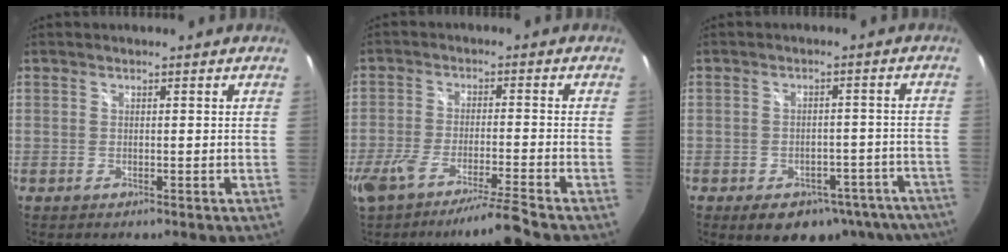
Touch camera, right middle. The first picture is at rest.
{"total": 9.5, "force": [-7.9, -1.2, 5.2], "torque": [-0.109, -0.024, -0.138]}
{"total": 16.0, "force": [-11.3, 8.6, 7.3], "torque": [-0.121, 0.007, -0.115]}